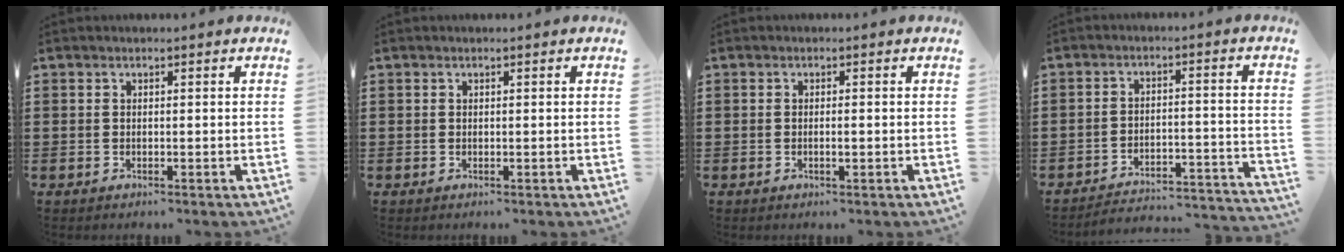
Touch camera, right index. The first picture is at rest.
{"total": 0.0}
{"total": 1.1, "force": [-0.3, 0.2, 1.0], "torque": [-0.018, -0.003, -0.005]}
{"total": 3.3, "force": [-3.1, 0.5, 1.1], "torque": [-0.026, -0.007, -0.068]}